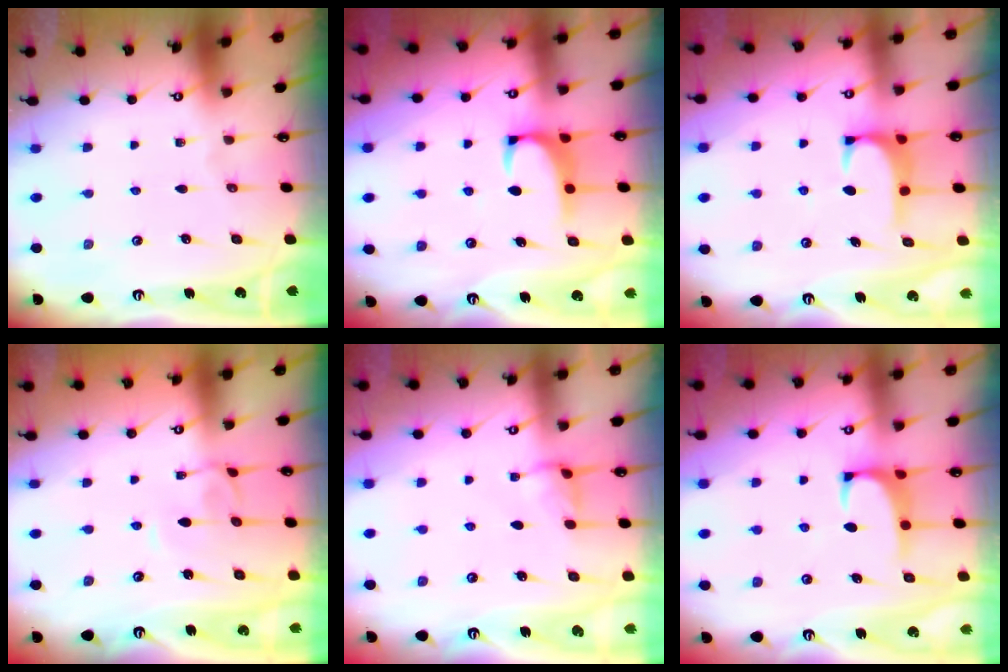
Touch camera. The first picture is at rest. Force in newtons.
{"total": 2.5, "press": 2.4, "slide": 0.8}
{"total": 1.7, "press": 1.5, "slide": 0.8}
{"total": 3.1, "press": 3.1, "slide": 0.3}
{"total": 2.2, "press": 2.1, "slide": 0.6}
{"total": 0.9, "press": 0.6, "slide": 0.7}